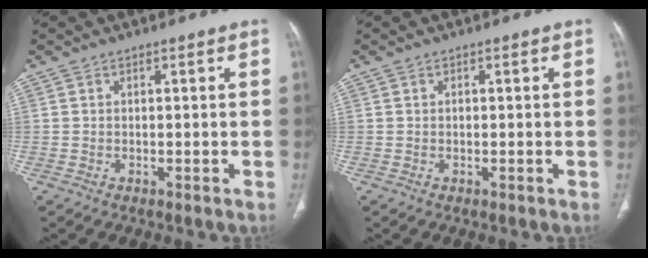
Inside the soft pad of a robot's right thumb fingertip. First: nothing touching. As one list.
[{"total": 0.0}]